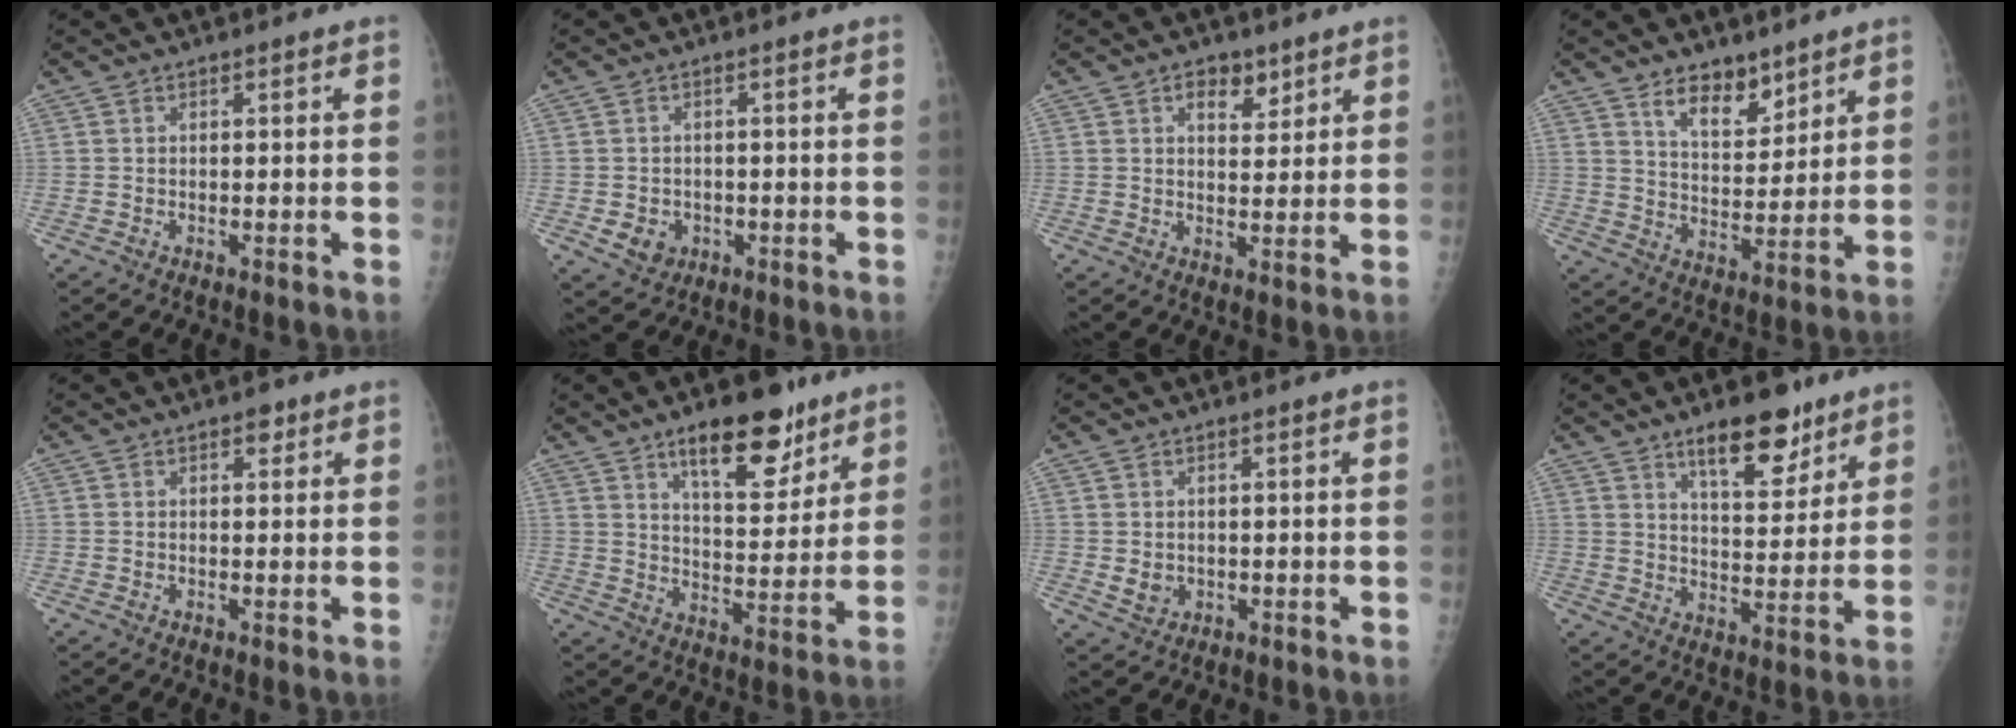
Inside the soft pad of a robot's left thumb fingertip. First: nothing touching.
{"total": 3.9, "force": [-1.2, 3.4, 1.6], "torque": [-0.011, 0.003, -0.007]}
{"total": 4.5, "force": [2.7, 2.7, 2.4], "torque": [-0.011, -0.015, 0.041]}
{"total": 8.4, "force": [5.9, 4.1, 4.2], "torque": [-0.037, -0.048, 0.107]}
{"total": 1.3, "force": [0.8, 0.8, 0.7], "torque": [0.004, -0.002, 0.007]}
{"total": 14.0, "force": [9.0, 5.7, 9.0], "torque": [-0.094, -0.054, 0.140]}
{"total": 2.5, "force": [0.0, 2.1, 1.2], "torque": [-0.013, -0.003, 0.009]}
{"total": 11.4, "force": [7.6, 4.5, 7.2], "torque": [-0.076, -0.049, 0.121]}